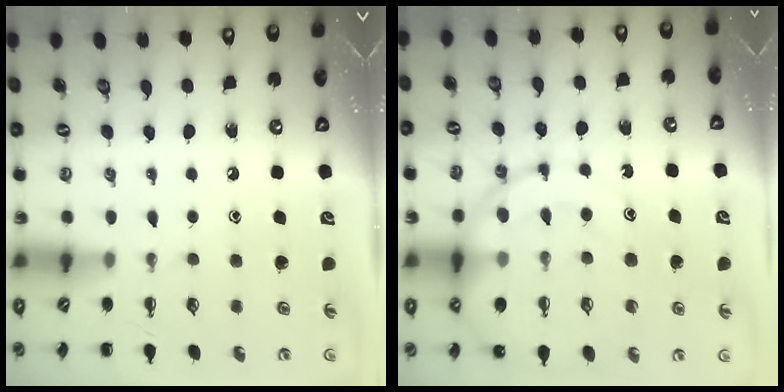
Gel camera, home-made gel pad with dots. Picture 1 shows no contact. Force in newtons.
{"total": 18.6, "press": 18.2, "slide": 4.0}